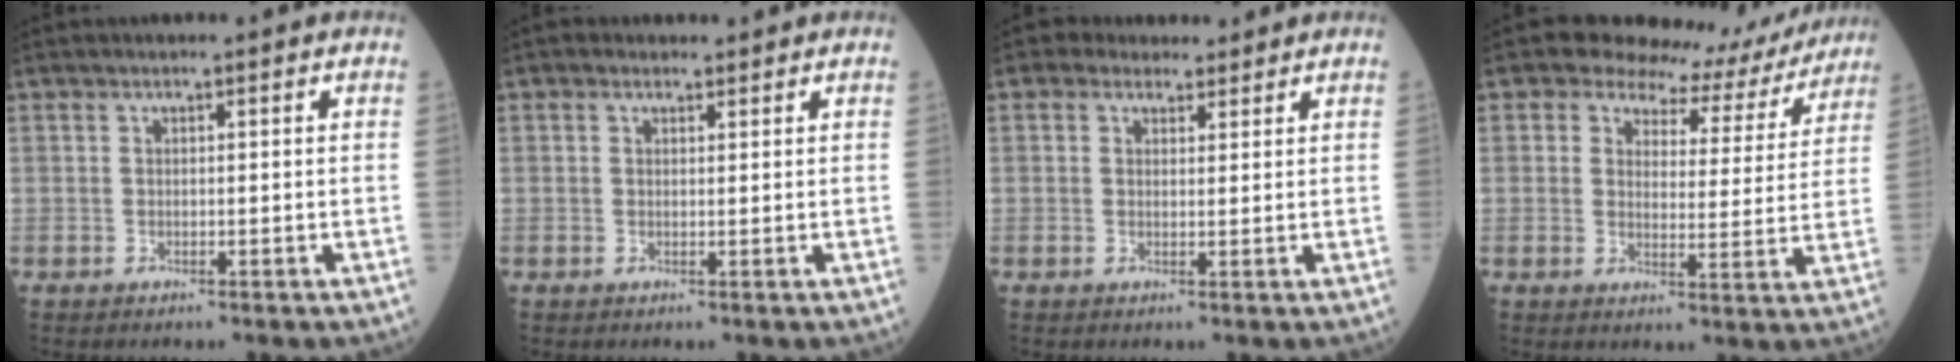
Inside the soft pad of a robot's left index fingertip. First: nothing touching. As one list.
[{"total": 1.3, "force": [1.0, 0.8, 0.2], "torque": [-0.008, 0.008, 0.013]}, {"total": 4.0, "force": [3.2, 2.2, 0.7], "torque": [-0.005, 0.016, 0.047]}, {"total": 10.2, "force": [9.2, 4.1, 1.3], "torque": [-0.007, -0.004, 0.097]}]